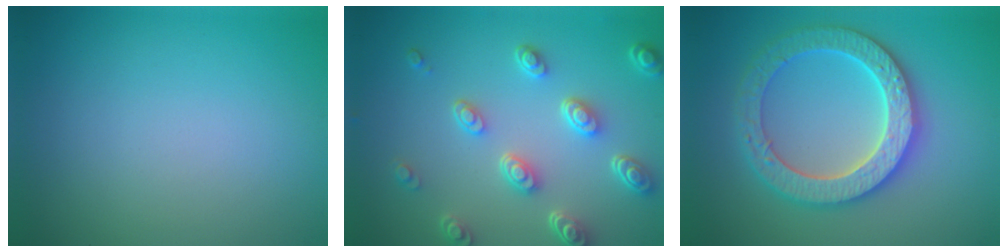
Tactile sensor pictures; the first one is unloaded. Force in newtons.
{"total": 5.1, "press": 3.8, "slide": 3.3}
{"total": 6.4, "press": 6.3, "slide": 1.3}